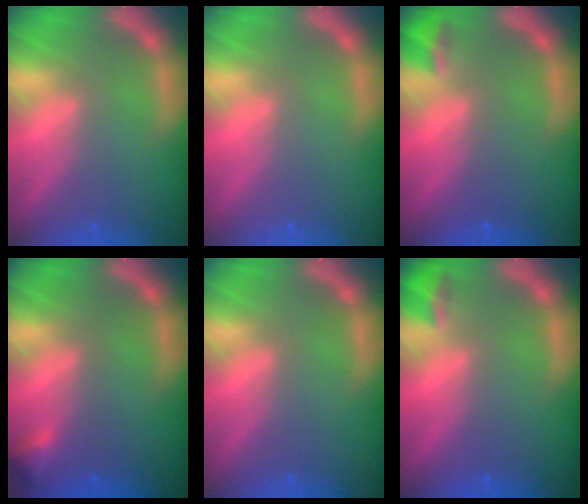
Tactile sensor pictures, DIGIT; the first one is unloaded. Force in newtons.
{"total": 0.0}
{"total": 1.9}
{"total": 1.4}
{"total": 0.0}
{"total": 1.9}